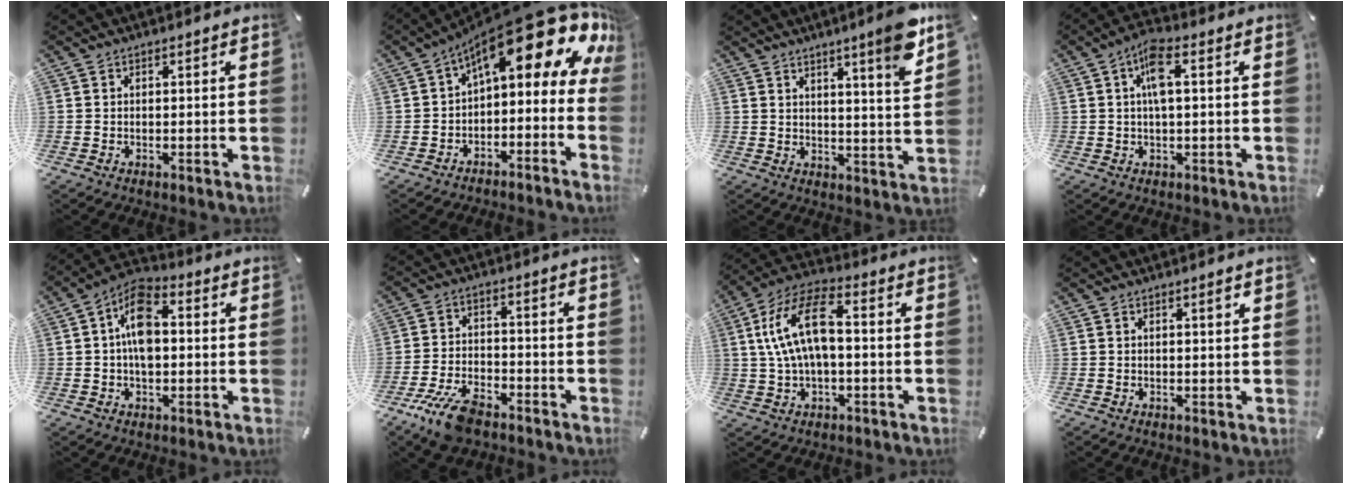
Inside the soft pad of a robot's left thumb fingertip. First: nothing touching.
{"total": 18.7, "force": [9.9, 7.0, 14.3], "torque": [-0.198, -0.084, 0.168]}
{"total": 9.4, "force": [6.7, 0.1, 6.6], "torque": [-0.093, -0.046, 0.105]}
{"total": 6.7, "force": [1.2, 2.5, 6.1], "torque": [-0.110, 0.008, 0.019]}
{"total": 10.1, "force": [0.4, 6.0, 8.2], "torque": [-0.150, 0.008, 0.005]}
{"total": 10.2, "force": [-6.9, 4.3, 6.0], "torque": [-0.127, 0.032, -0.131]}
{"total": 13.7, "force": [1.2, 7.0, 11.8], "torque": [-0.247, 0.008, 0.020]}
{"total": 1.3, "force": [0.7, 0.1, 1.1], "torque": [-0.021, 0.002, 0.010]}